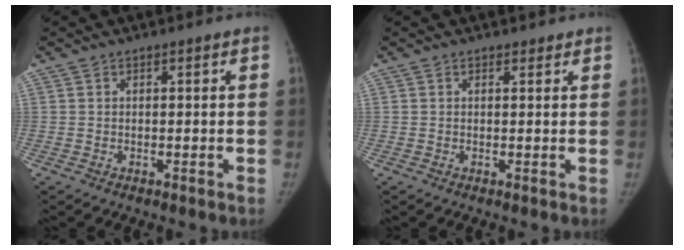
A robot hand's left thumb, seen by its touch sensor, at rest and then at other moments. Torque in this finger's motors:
{"motor_torque": [-0.16, -0.02, -0.07, 0.07, -0.02]}